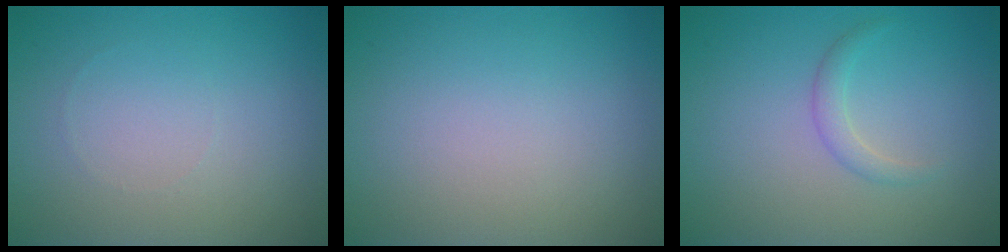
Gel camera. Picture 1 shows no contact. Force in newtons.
{"total": 0.0}
{"total": 1.3, "press": 1.3, "slide": 0.1}